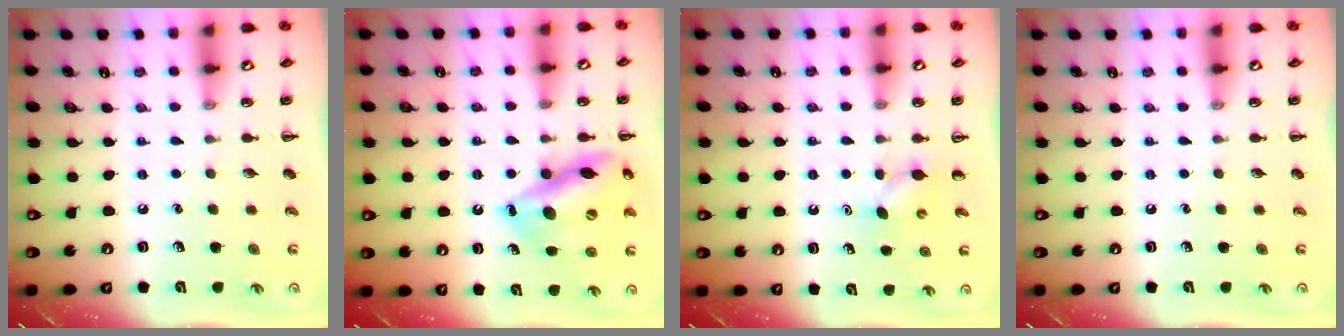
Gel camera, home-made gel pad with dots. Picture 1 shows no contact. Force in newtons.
{"total": 15.6, "press": 15.1, "slide": 4.0}
{"total": 3.7, "press": 3.4, "slide": 1.3}
{"total": 0.0}